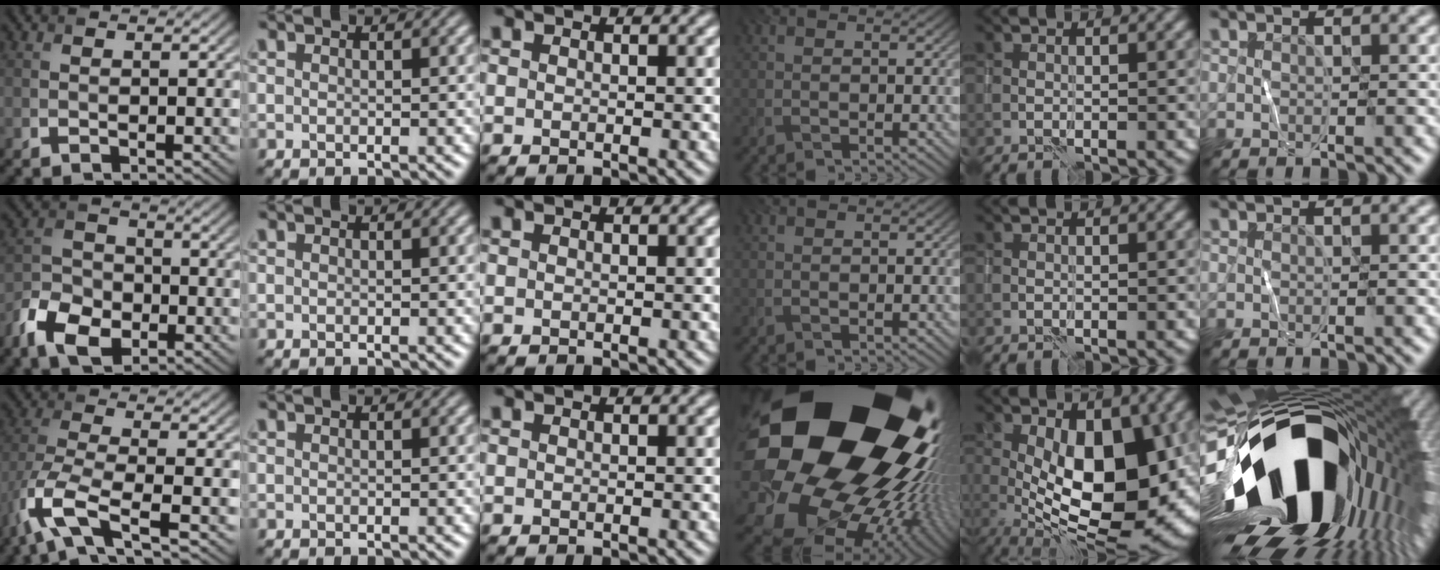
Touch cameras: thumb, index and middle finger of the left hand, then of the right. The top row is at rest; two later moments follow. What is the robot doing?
{"motion": "wipe", "object": "whiteboard"}